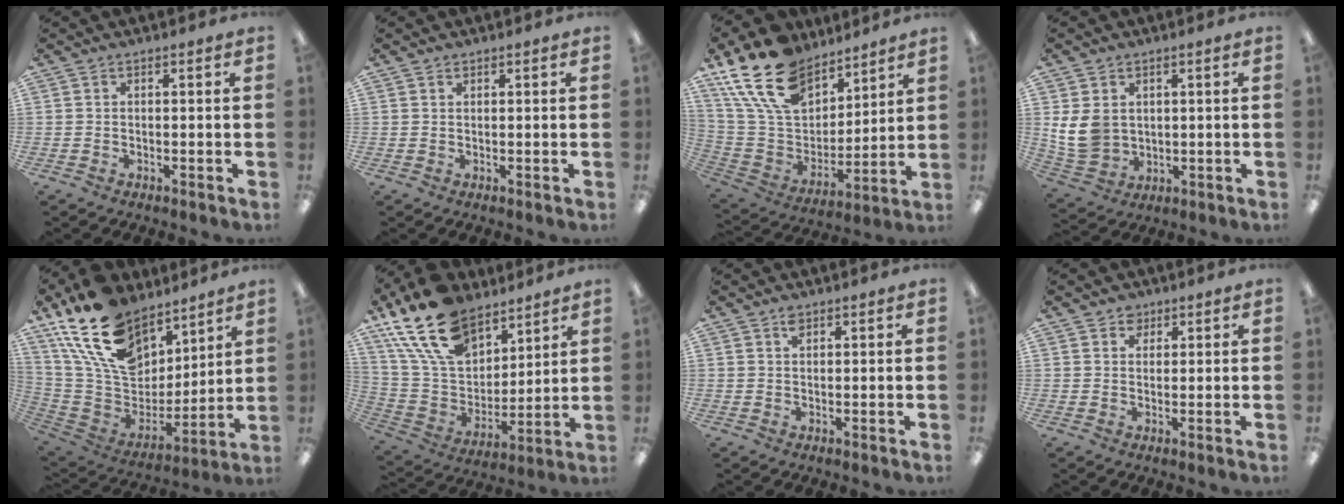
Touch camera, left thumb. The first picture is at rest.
{"total": 0.6, "force": [0.6, 0.3, 0.2], "torque": [-0.004, 0.000, 0.010]}
{"total": 20.6, "force": [14.1, 11.6, 9.5], "torque": [-0.194, -0.075, 0.266]}
{"total": 8.2, "force": [1.8, 6.7, 4.4], "torque": [-0.109, 0.003, 0.039]}
{"total": 22.1, "force": [13.9, 13.0, 11.3], "torque": [-0.238, -0.074, 0.258]}
{"total": 21.1, "force": [14.3, 11.8, 10.2], "torque": [-0.212, -0.075, 0.265]}
{"total": 1.7, "force": [1.2, 0.8, 0.9], "torque": [-0.012, -0.005, 0.020]}
{"total": 2.8, "force": [1.8, 2.0, 0.4], "torque": [0.003, -0.005, 0.031]}